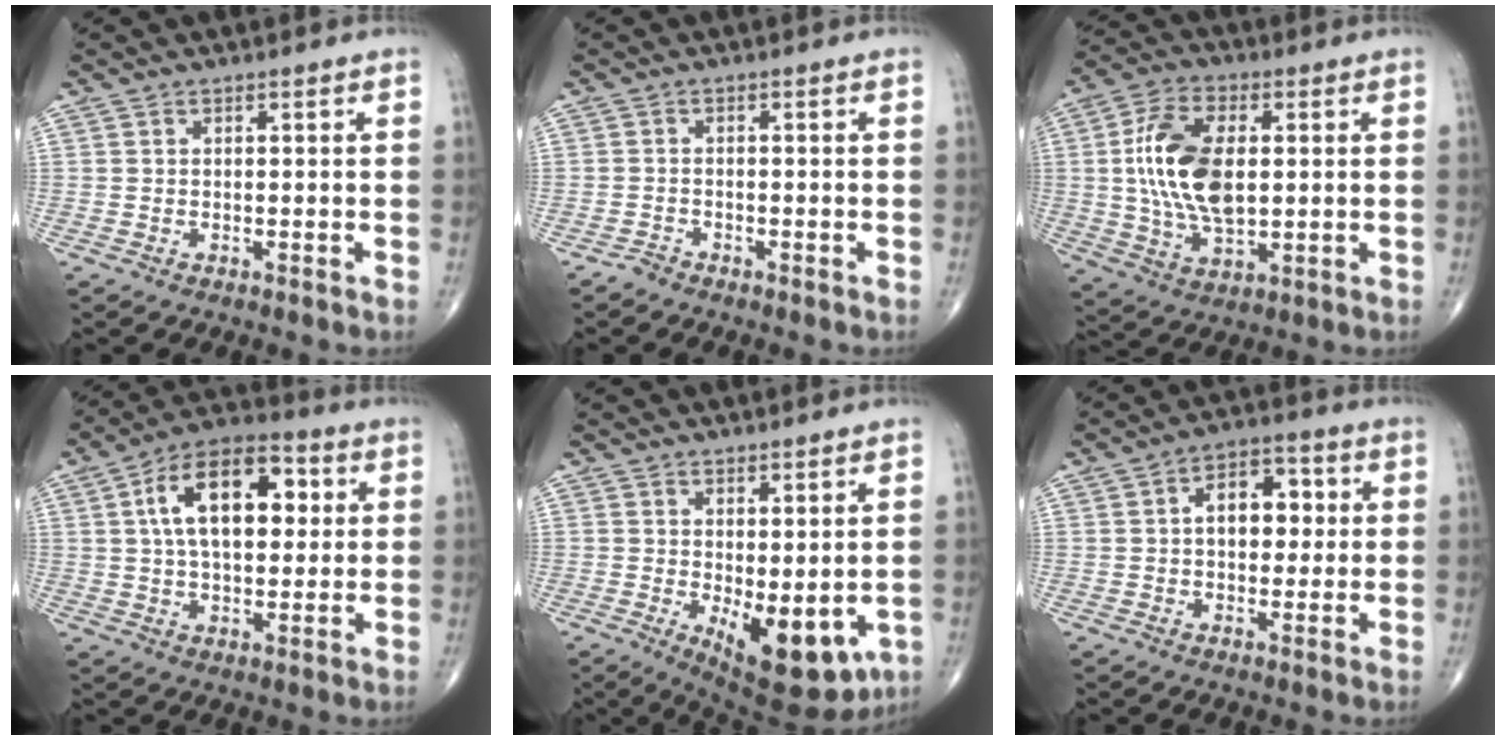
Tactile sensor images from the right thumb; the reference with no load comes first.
{"total": 1.3, "force": [-1.2, 0.5, 0.0], "torque": [-0.003, 0.001, -0.026]}
{"total": 15.6, "force": [1.4, 8.5, 13.0], "torque": [-0.246, 0.002, 0.028]}
{"total": 16.7, "force": [3.6, 9.2, 13.5], "torque": [-0.199, 0.017, 0.053]}
{"total": 13.1, "force": [-3.1, 5.8, 11.3], "torque": [-0.136, -0.021, -0.024]}
{"total": 9.3, "force": [1.2, 6.0, 7.1], "torque": [-0.075, 0.018, 0.013]}